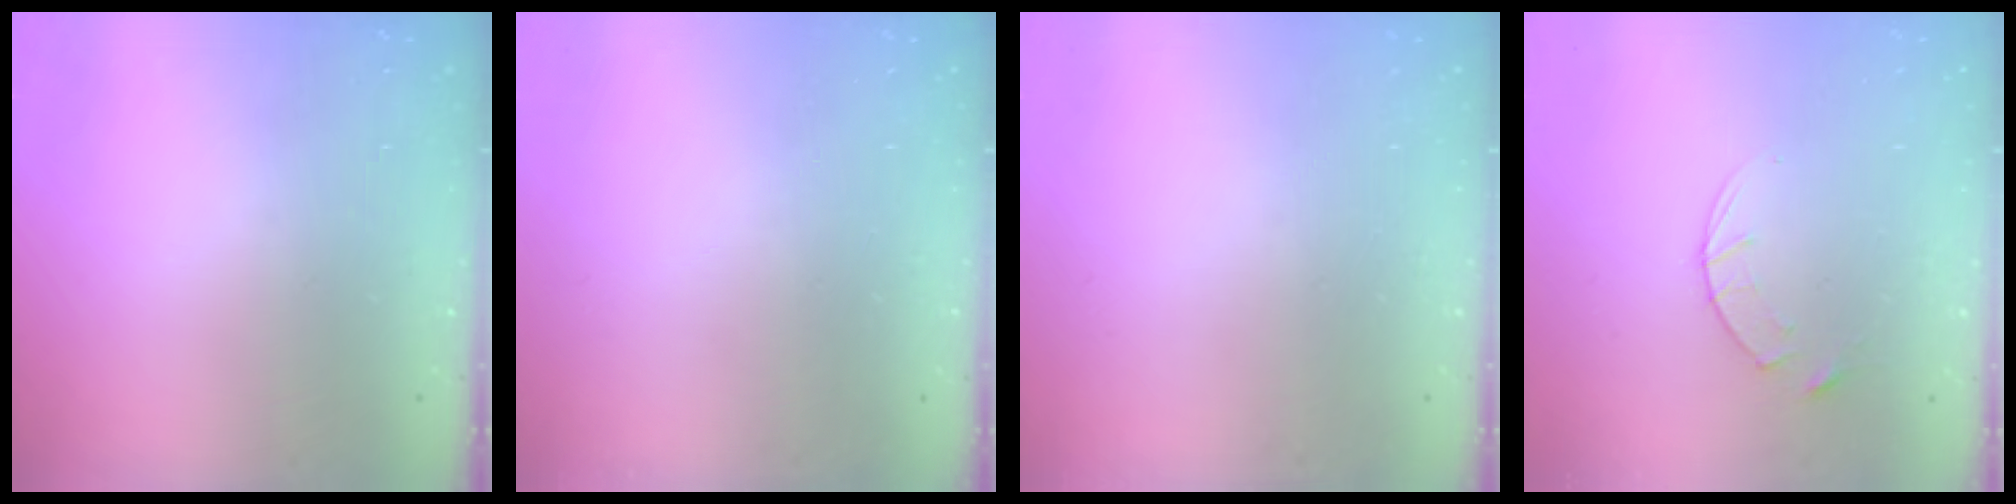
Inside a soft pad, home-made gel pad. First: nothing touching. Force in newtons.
{"total": 0.0}
{"total": 0.0}
{"total": 3.2, "press": 3.2, "slide": 0.4}